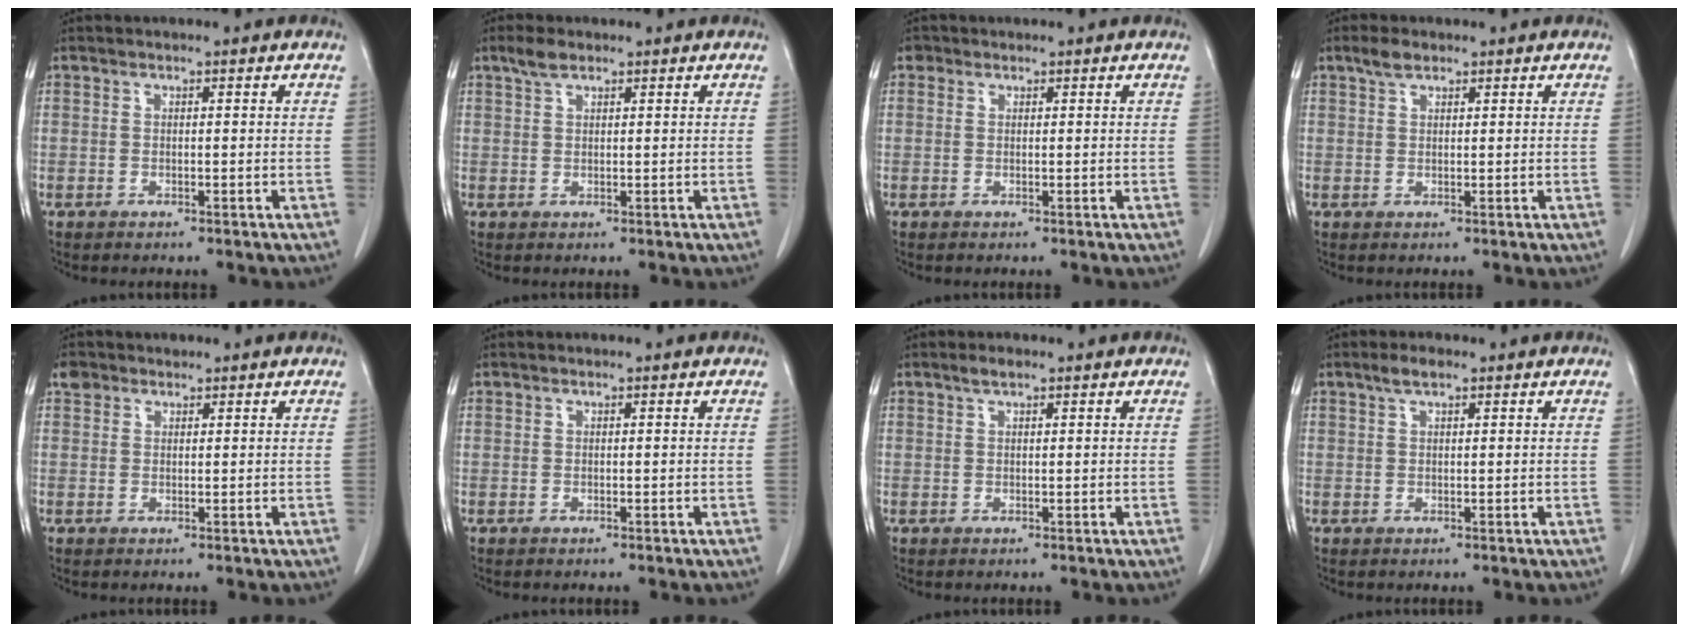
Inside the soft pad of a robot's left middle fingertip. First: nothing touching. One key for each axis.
{"total": 2.1, "fx": 1.6, "fy": 0.8, "fz": 1.2, "tx": -0.028, "ty": 0.007, "tz": 0.032}
{"total": 0.9, "fx": 0.5, "fy": 0.7, "fz": 0.1, "tx": 0.004, "ty": 0.003, "tz": 0.005}
{"total": 2.2, "fx": 1.6, "fy": 0.9, "fz": 1.2, "tx": -0.028, "ty": 0.006, "tz": 0.031}
{"total": 1.9, "fx": 1.3, "fy": 1.4, "fz": 0.2, "tx": -0.004, "ty": 0.011, "tz": 0.022}
{"total": 0.0}
{"total": 1.4, "fx": 1.0, "fy": 0.4, "fz": 0.9, "tx": -0.020, "ty": 0.005, "tz": 0.020}
{"total": 2.2, "fx": 1.5, "fy": 0.6, "fz": 1.5, "tx": -0.034, "ty": 0.009, "tz": 0.030}